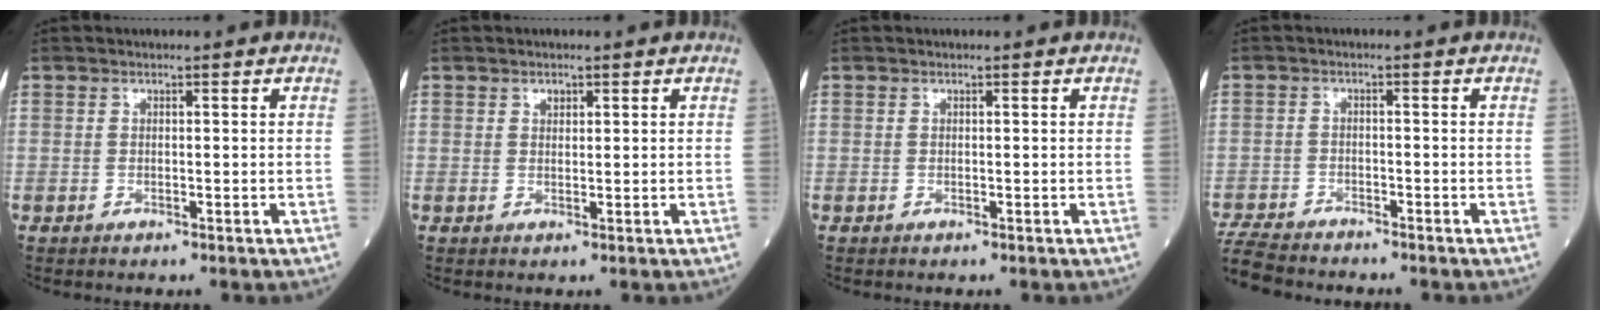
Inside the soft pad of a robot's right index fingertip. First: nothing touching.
{"total": 1.0, "force": [0.6, 0.6, 0.5], "torque": [-0.006, -0.003, 0.009]}
{"total": 0.0}
{"total": 6.3, "force": [-6.1, 1.2, 1.0], "torque": [-0.017, -0.018, -0.115]}